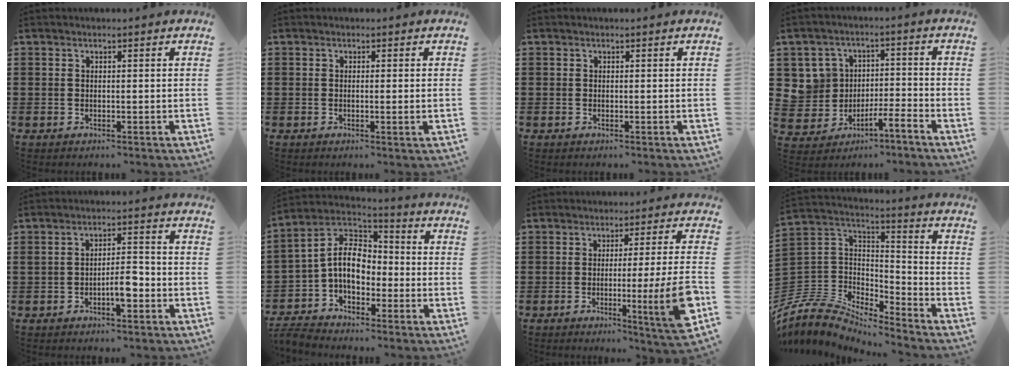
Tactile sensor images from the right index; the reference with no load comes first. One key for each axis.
{"total": 0.9, "fx": -0.1, "fy": -0.1, "fz": 0.9, "tx": -0.016, "ty": -0.006, "tz": -0.002}
{"total": 0.0}
{"total": 3.8, "fx": -2.1, "fy": 3.1, "fz": 0.7, "tx": -0.041, "ty": 0.001, "tz": -0.048}
{"total": 4.7, "fx": -2.0, "fy": 1.7, "fz": 3.9, "tx": -0.073, "ty": 0.009, "tz": -0.039}
{"total": 9.2, "fx": -2.0, "fy": 5.4, "fz": 7.2, "tx": -0.177, "ty": -0.008, "tz": -0.050}
{"total": 10.6, "fx": -2.5, "fy": 0.0, "fz": 10.3, "tx": -0.160, "ty": -0.022, "tz": -0.046}
{"total": 7.1, "fx": -6.3, "fy": 2.8, "fz": 1.4, "tx": -0.063, "ty": -0.007, "tz": -0.135}